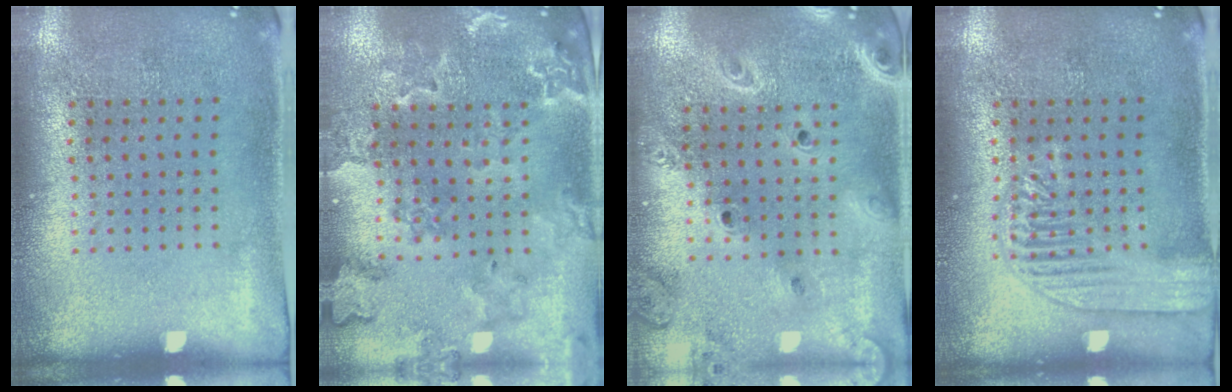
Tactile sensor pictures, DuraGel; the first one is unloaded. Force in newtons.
{"total": 1.9, "press": 1.9, "slide": 0.2}
{"total": 2.5, "press": 2.2, "slide": 1.2}
{"total": 2.8, "press": 2.8, "slide": 0.4}